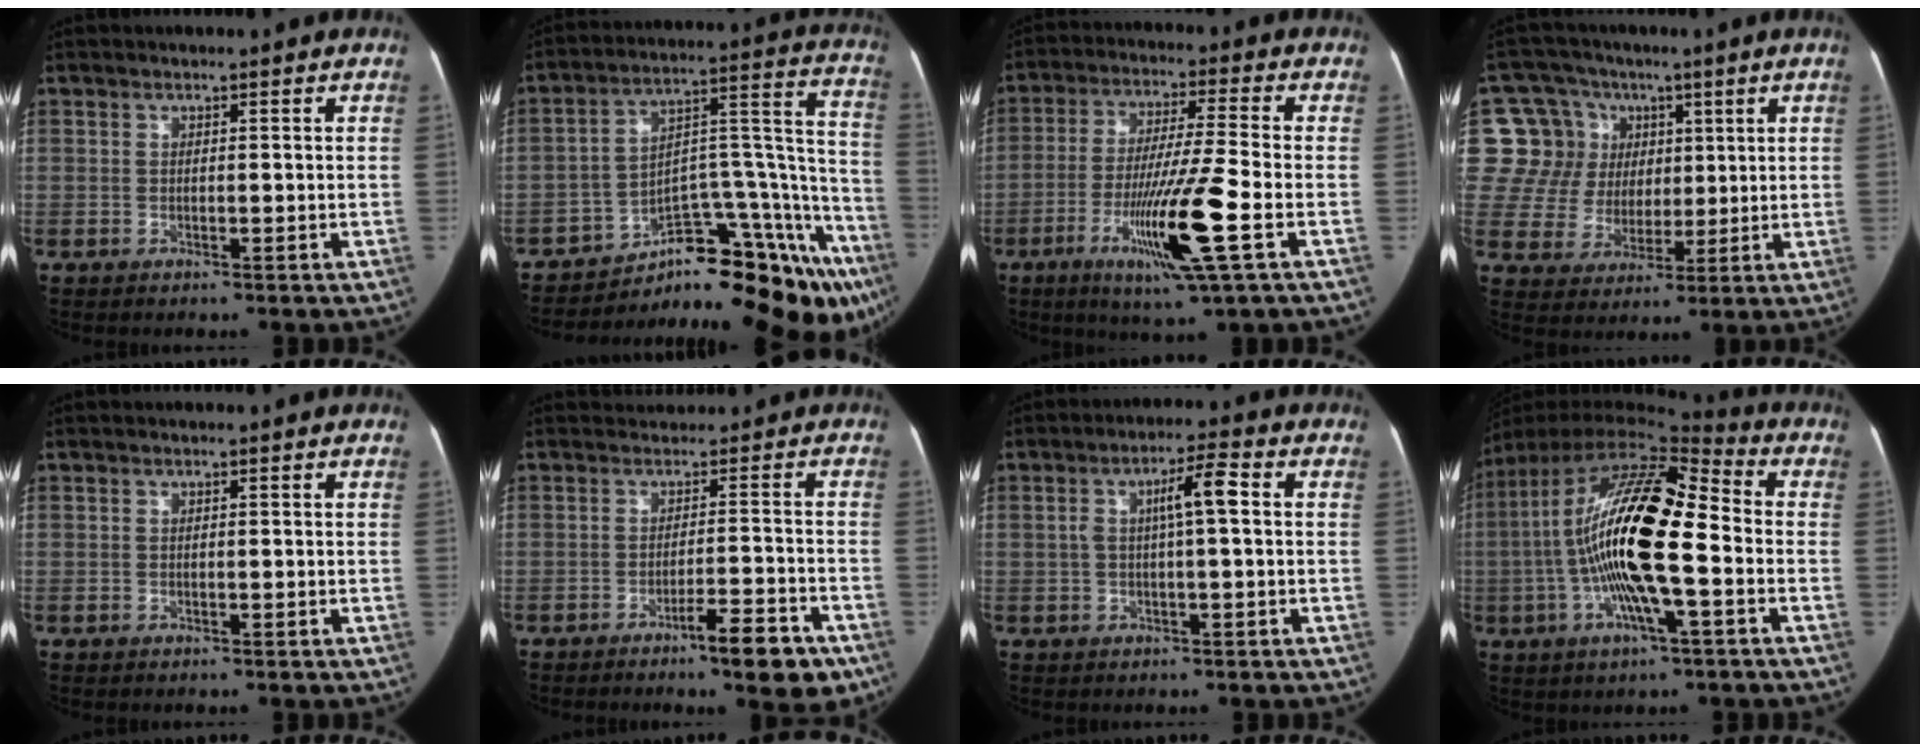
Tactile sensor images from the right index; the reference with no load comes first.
{"total": 22.2, "force": [-17.2, 7.1, 12.0], "torque": [-0.060, 0.077, -0.226]}
{"total": 13.3, "force": [-4.9, -0.7, 12.4], "torque": [-0.232, -0.026, -0.092]}
{"total": 15.6, "force": [5.3, 14.2, 3.7], "torque": [-0.093, 0.067, 0.107]}
{"total": 0.0}
{"total": 6.0, "force": [-3.5, 1.4, 4.7], "torque": [-0.051, 0.001, -0.048]}
{"total": 5.5, "force": [0.7, 0.6, 5.4], "torque": [-0.097, 0.018, 0.010]}
{"total": 21.5, "force": [-1.7, 4.1, 21.0], "torque": [-0.418, 0.012, -0.037]}